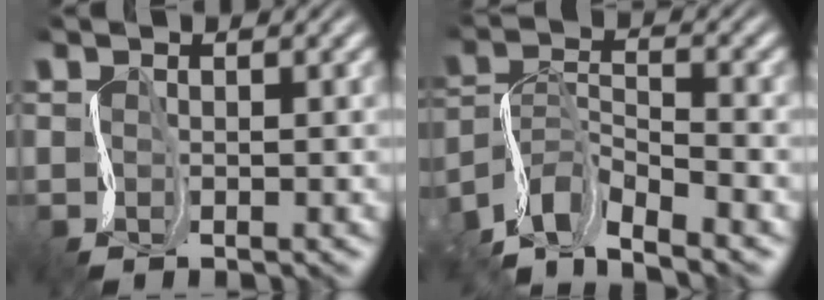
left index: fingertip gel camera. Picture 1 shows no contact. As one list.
[{"total": 7.0, "force": [-5.6, 2.4, 3.4], "torque": [-0.060, 0.006, -0.116]}]